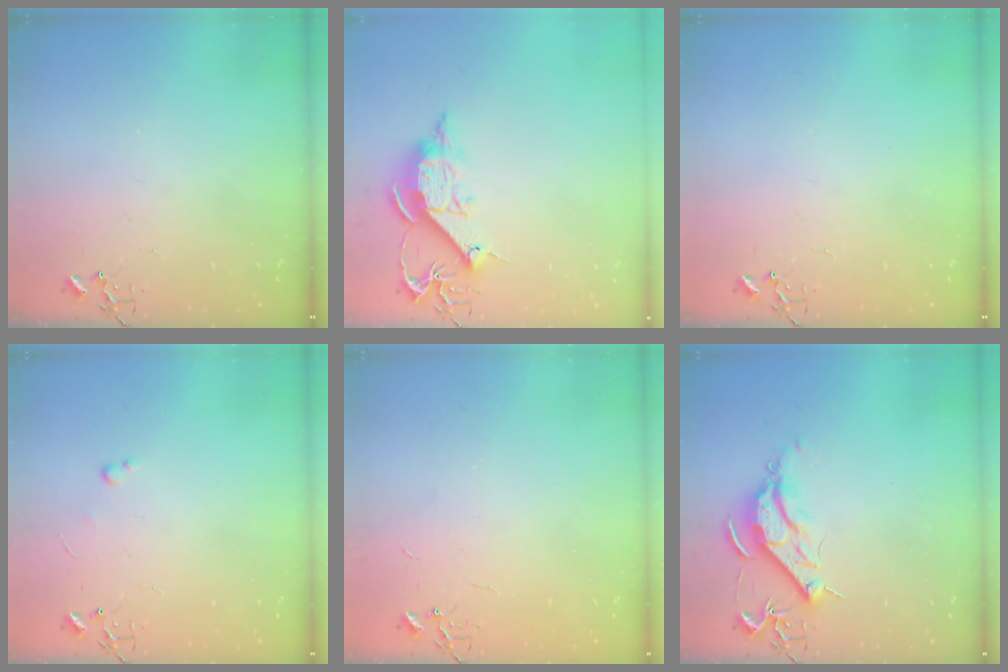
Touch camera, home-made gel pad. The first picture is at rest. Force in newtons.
{"total": 12.5, "press": 12.5, "slide": 0.2}
{"total": 0.0}
{"total": 2.4, "press": 2.3, "slide": 0.4}
{"total": 2.2, "press": 2.2, "slide": 0.3}
{"total": 9.5, "press": 9.4, "slide": 1.0}